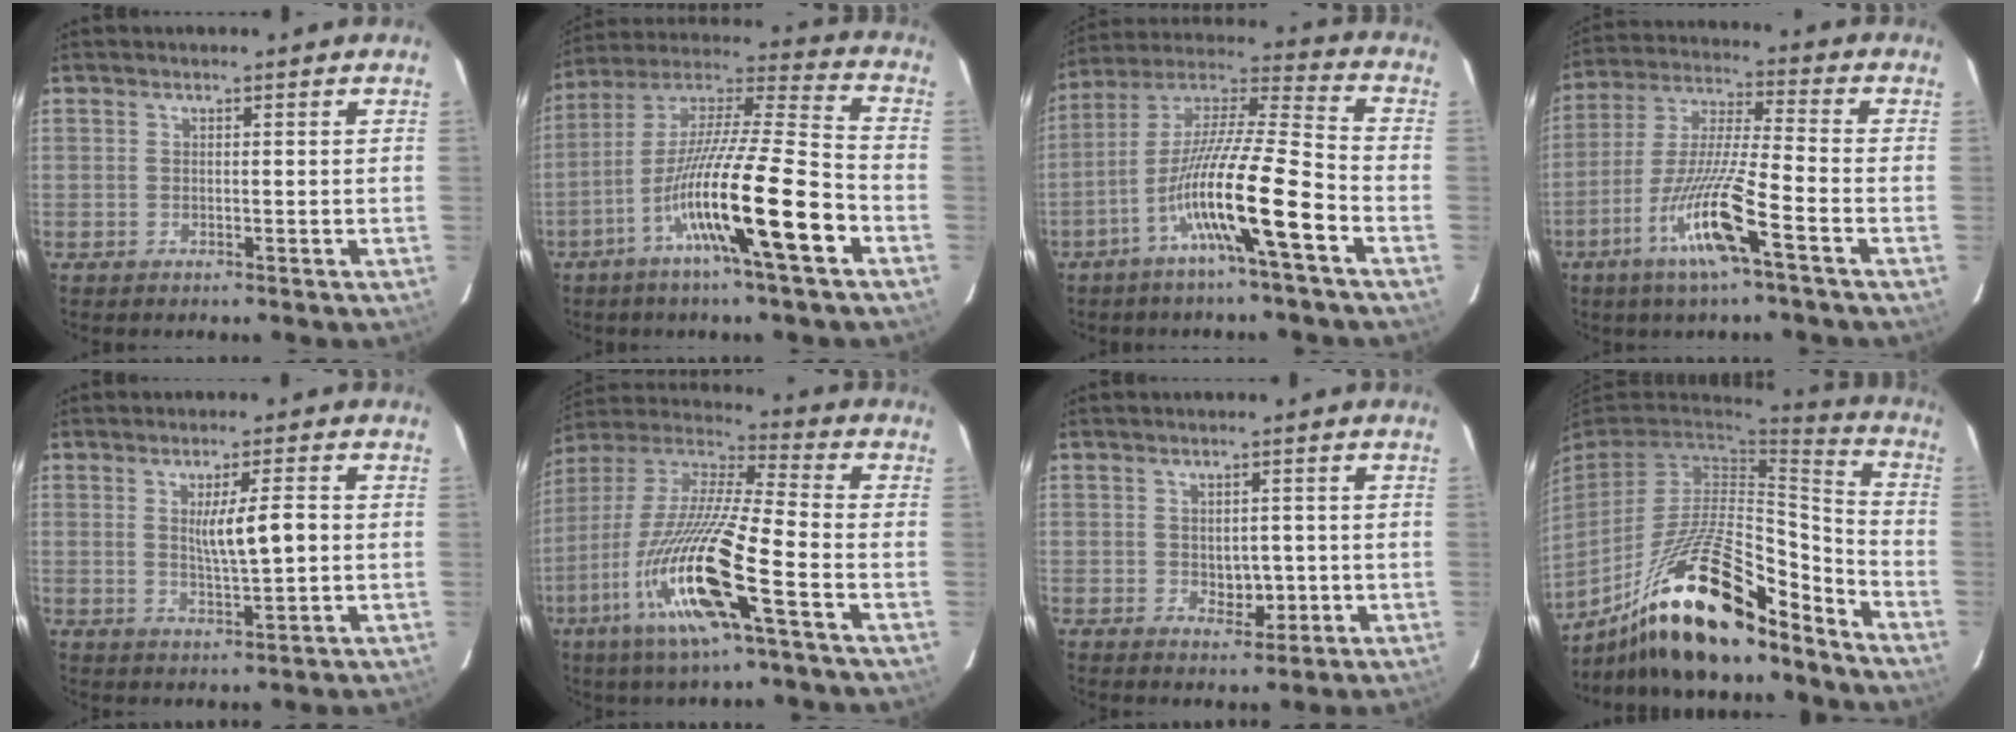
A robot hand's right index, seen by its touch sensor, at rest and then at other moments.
{"total": 18.6, "force": [-7.8, 0.3, 16.9], "torque": [-0.312, -0.012, -0.143]}
{"total": 15.4, "force": [-6.8, -0.2, 13.8], "torque": [-0.261, 0.001, -0.129]}
{"total": 13.2, "force": [-6.3, 0.0, 11.6], "torque": [-0.235, -0.013, -0.122]}
{"total": 6.2, "force": [0.5, 0.6, 6.1], "torque": [-0.102, -0.003, 0.012]}
{"total": 19.5, "force": [-7.8, 1.4, 17.8], "torque": [-0.387, -0.029, -0.155]}
{"total": 3.7, "force": [-0.5, 2.5, 2.6], "torque": [-0.030, 0.000, 0.001]}
{"total": 23.1, "force": [-17.0, 4.6, 15.0], "torque": [-0.264, -0.005, -0.290]}